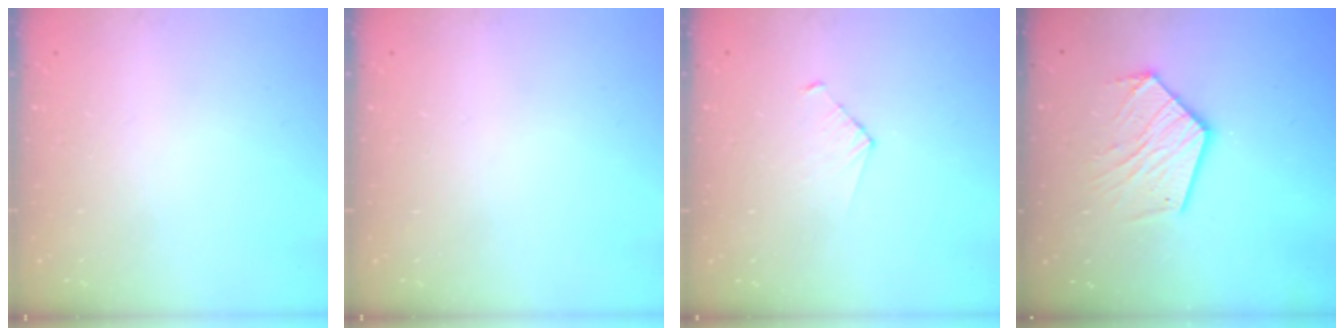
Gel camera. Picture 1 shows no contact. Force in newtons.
{"total": 0.0}
{"total": 2.8, "press": 2.7, "slide": 0.3}
{"total": 14.2, "press": 14.1, "slide": 1.2}